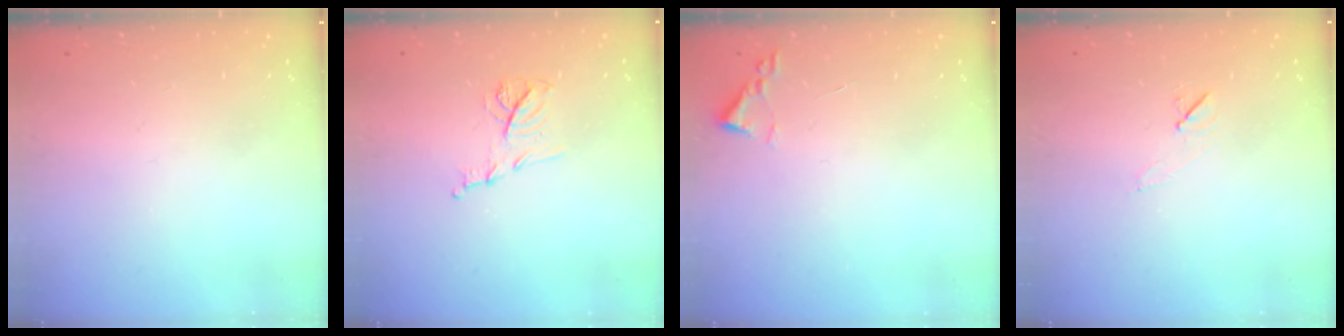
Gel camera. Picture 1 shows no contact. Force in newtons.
{"total": 8.8, "press": 8.7, "slide": 1.0}
{"total": 1.8, "press": 1.7, "slide": 0.2}
{"total": 5.2, "press": 4.7, "slide": 2.1}